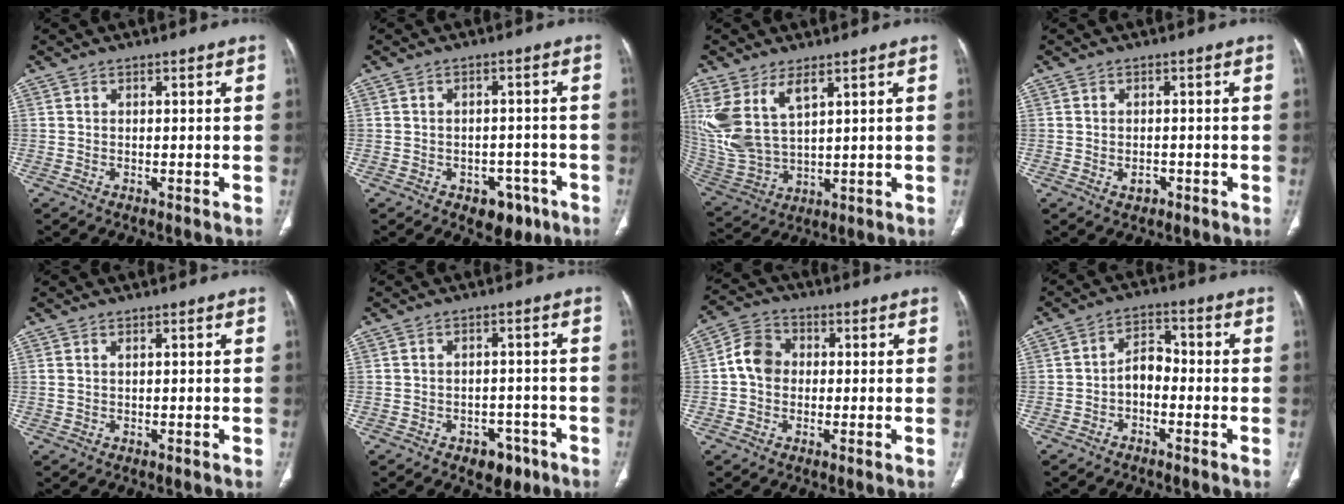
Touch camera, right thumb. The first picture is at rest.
{"total": 6.4, "force": [-3.5, 4.3, 3.2], "torque": [-0.014, 0.025, -0.041]}
{"total": 13.3, "force": [6.0, 6.6, 9.8], "torque": [-0.222, -0.020, 0.139]}
{"total": 1.9, "force": [-0.8, 1.4, 1.1], "torque": [-0.013, 0.005, -0.006]}
{"total": 0.7, "force": [0.3, 0.2, 0.5], "torque": [-0.018, 0.011, 0.011]}
{"total": 5.4, "force": [-3.1, 3.6, 2.5], "torque": [-0.009, 0.022, -0.037]}
{"total": 7.0, "force": [0.0, 5.8, 3.8], "torque": [-0.056, 0.019, -0.012]}
{"total": 5.0, "force": [-1.7, 3.2, 3.4], "torque": [-0.045, 0.032, -0.039]}